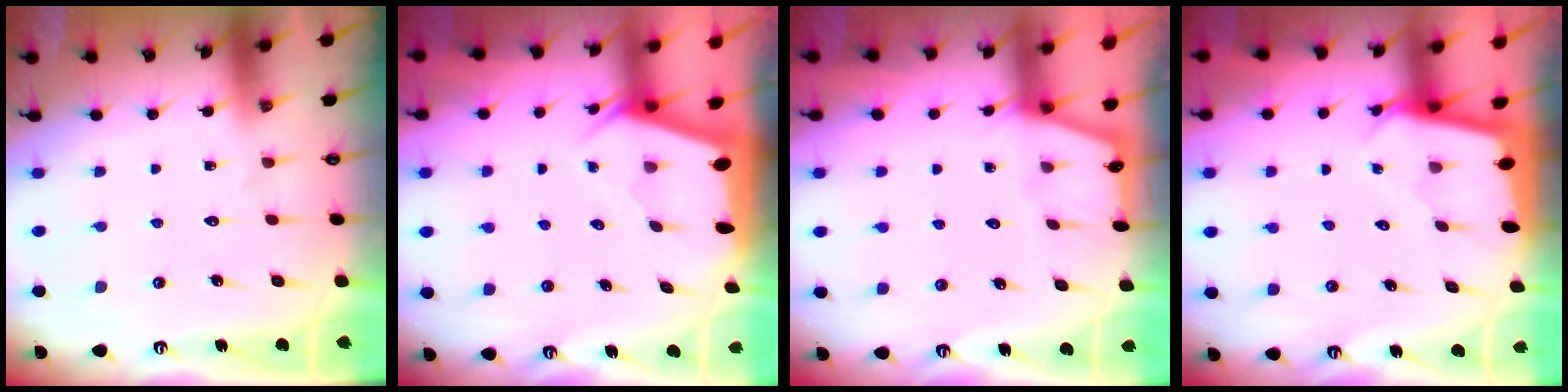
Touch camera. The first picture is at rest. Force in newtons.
{"total": 2.9, "press": 2.9, "slide": 0.2}
{"total": 1.0, "press": 1.0, "slide": 0.2}
{"total": 2.4, "press": 2.4, "slide": 0.1}